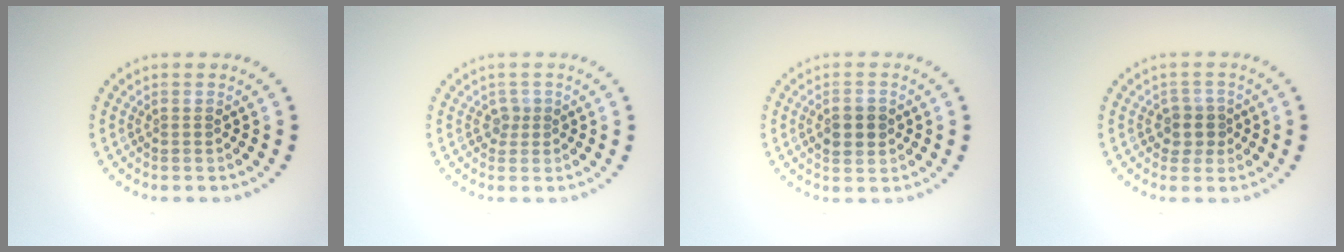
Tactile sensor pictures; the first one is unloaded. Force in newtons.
{"total": 1.2, "press": 0.9, "slide": 0.8}
{"total": 2.6, "press": 2.6, "slide": 0.1}
{"total": 2.1, "press": 1.8, "slide": 1.1}